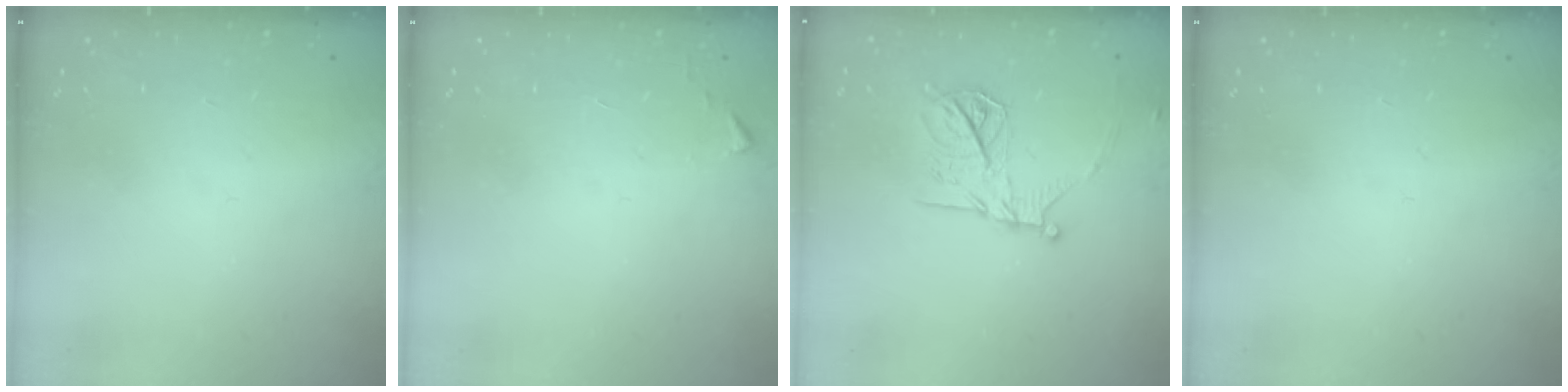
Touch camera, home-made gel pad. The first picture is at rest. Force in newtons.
{"total": 2.7, "press": 2.7, "slide": 0.5}
{"total": 14.9, "press": 14.9, "slide": 0.4}
{"total": 0.0}